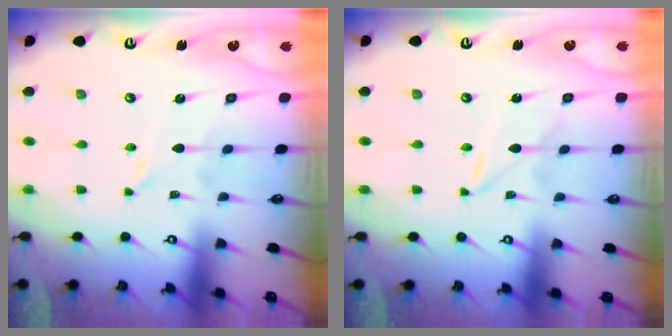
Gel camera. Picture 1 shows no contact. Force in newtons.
{"total": 2.7, "press": 2.7, "slide": 0.3}